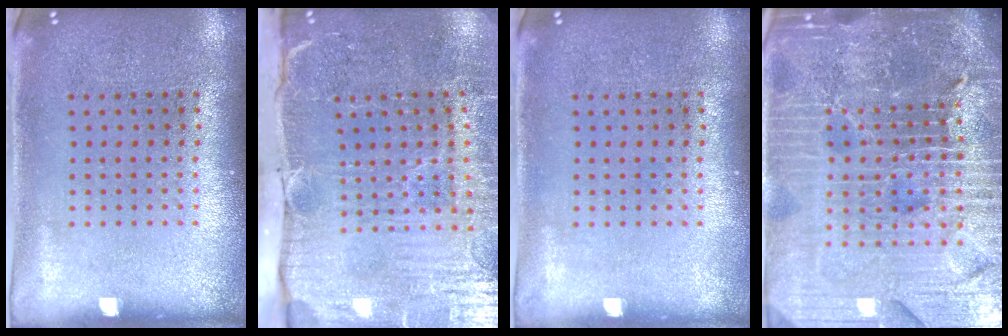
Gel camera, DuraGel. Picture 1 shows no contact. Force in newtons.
{"total": 5.4, "press": 4.5, "slide": 3.0}
{"total": 0.0}
{"total": 6.7, "press": 5.9, "slide": 3.2}